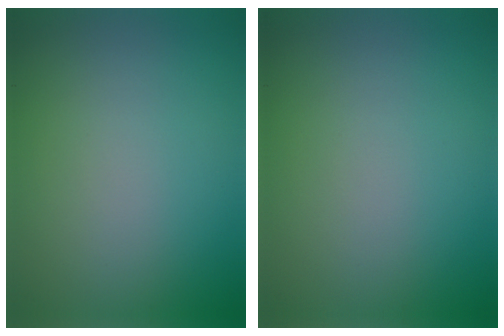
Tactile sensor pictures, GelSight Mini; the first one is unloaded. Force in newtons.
{"total": 0.0}